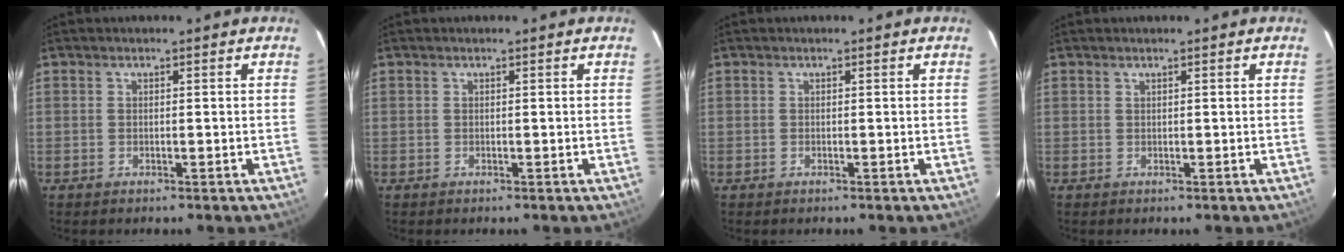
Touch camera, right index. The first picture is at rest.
{"total": 0.0}
{"total": 0.0}
{"total": 0.0}